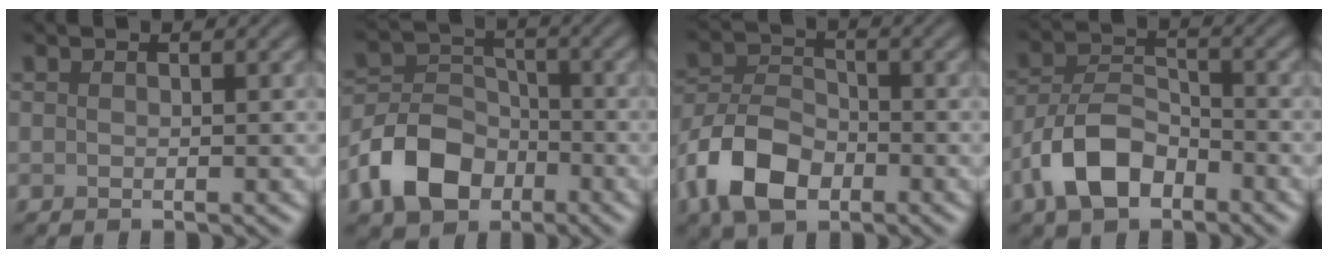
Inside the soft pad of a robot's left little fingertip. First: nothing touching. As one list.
[{"total": 6.8, "force": [-3.4, 4.8, 3.5], "torque": [-0.064, -0.001, -0.076]}, {"total": 7.3, "force": [-3.6, 4.5, 4.5], "torque": [-0.093, 0.001, -0.078]}, {"total": 6.2, "force": [-3.4, 3.4, 3.8], "torque": [-0.069, 0.004, -0.073]}]